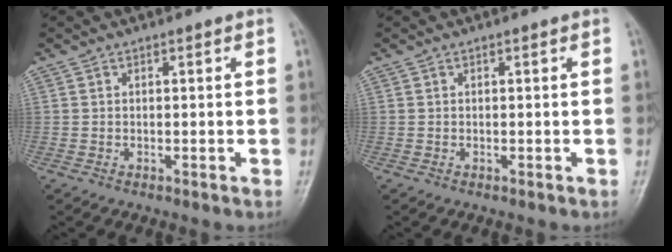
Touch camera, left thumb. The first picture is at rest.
{"total": 0.0}